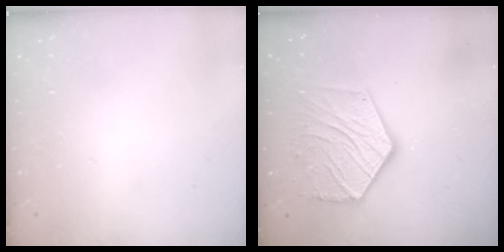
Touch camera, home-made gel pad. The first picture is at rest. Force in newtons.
{"total": 14.8, "press": 14.8, "slide": 0.8}